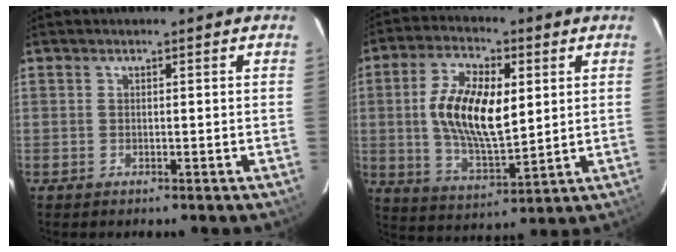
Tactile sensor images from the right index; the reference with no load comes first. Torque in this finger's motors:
{"motor_torque": [0.45, -0.03, 0.82, 0.17]}